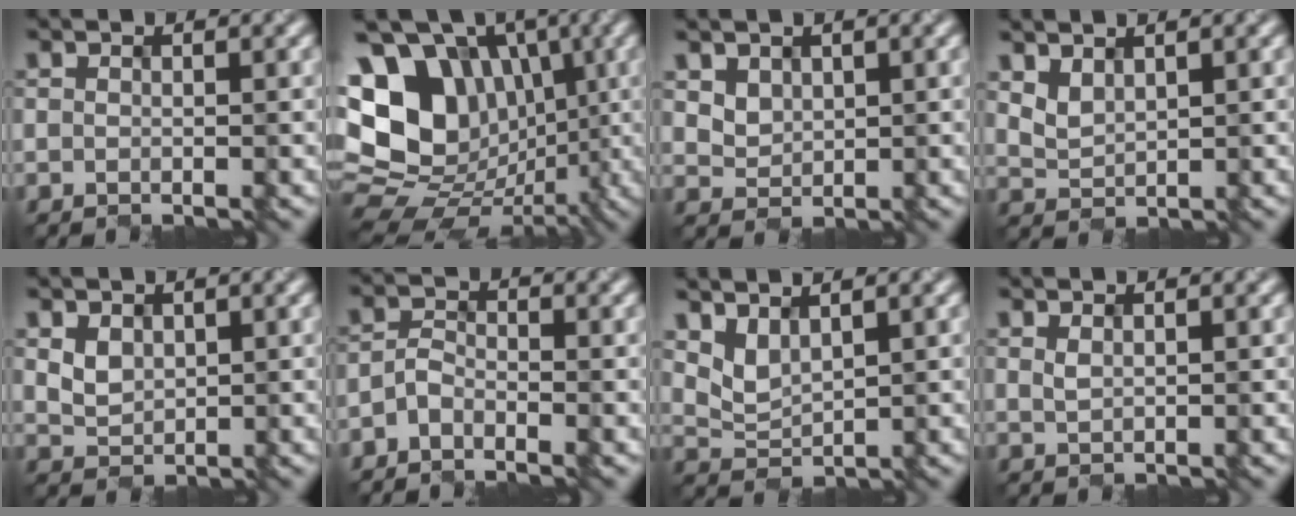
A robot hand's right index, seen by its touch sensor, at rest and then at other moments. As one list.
[{"total": 14.7, "force": [1.9, 11.9, 8.4], "torque": [-0.162, 0.015, 0.021]}, {"total": 2.6, "force": [1.5, 1.9, 0.9], "torque": [-0.031, 0.002, 0.039]}, {"total": 1.7, "force": [1.2, 0.9, 0.8], "torque": [-0.022, -0.003, 0.029]}, {"total": 1.9, "force": [0.7, 1.5, 0.9], "torque": [-0.024, -0.002, 0.018]}, {"total": 1.9, "force": [-1.5, 0.8, 0.8], "torque": [-0.013, 0.008, -0.035]}, {"total": 2.3, "force": [1.7, 0.9, 1.3], "torque": [-0.035, -0.005, 0.042]}, {"total": 0.8, "force": [0.5, 0.3, 0.5], "torque": [-0.011, -0.001, 0.013]}]